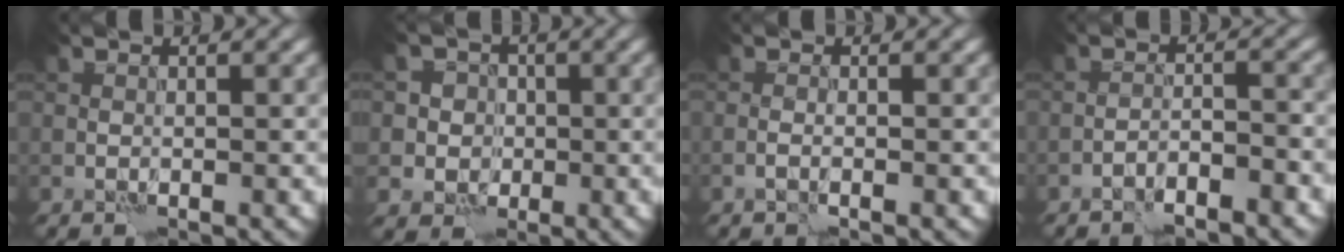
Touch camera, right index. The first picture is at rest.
{"total": 4.1, "force": [0.2, 4.0, 0.8], "torque": [0.012, 0.021, -0.013]}
{"total": 0.5, "force": [-0.3, -0.3, 0.4], "torque": [-0.005, 0.001, -0.008]}
{"total": 2.4, "force": [-2.1, 0.1, 1.1], "torque": [-0.012, 0.009, -0.038]}